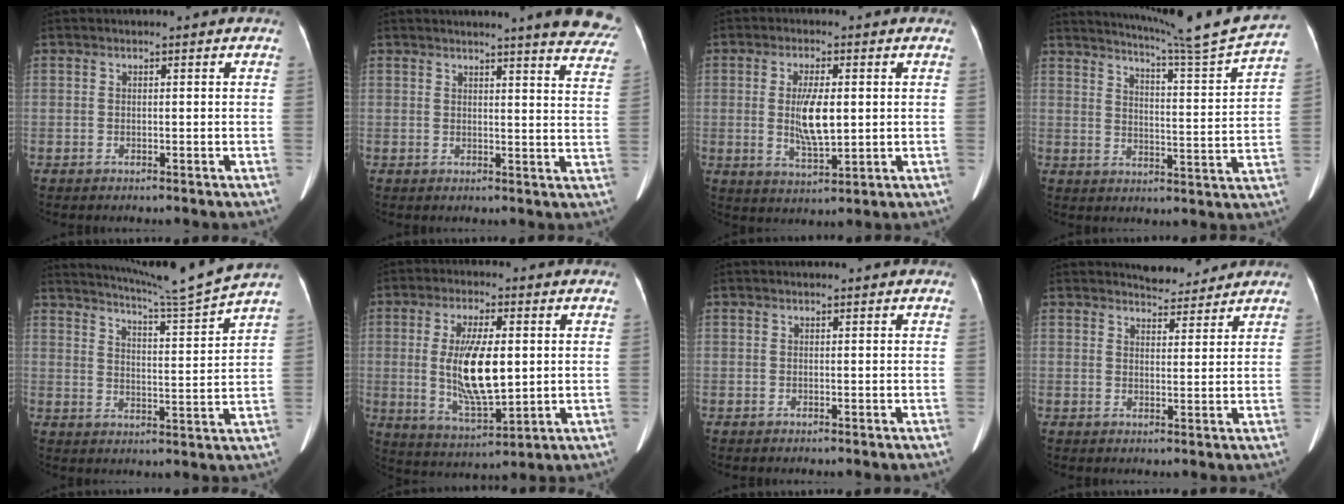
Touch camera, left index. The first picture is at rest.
{"total": 13.9, "force": [12.1, 1.0, 6.6], "torque": [-0.058, -0.045, 0.115]}
{"total": 6.9, "force": [0.4, 1.8, 6.7], "torque": [-0.132, -0.005, 0.012]}
{"total": 16.1, "force": [15.0, -2.8, 5.1], "torque": [-0.092, -0.059, 0.200]}
{"total": 11.5, "force": [10.6, -3.3, 2.9], "torque": [-0.062, -0.047, 0.163]}
{"total": 11.7, "force": [0.7, 3.4, 11.2], "torque": [-0.225, -0.008, 0.019]}
{"total": 0.5, "force": [0.5, 0.0, 0.2], "torque": [-0.001, 0.010, 0.006]}
{"total": 4.5, "force": [4.4, 1.1, 0.3], "torque": [-0.008, 0.003, 0.062]}